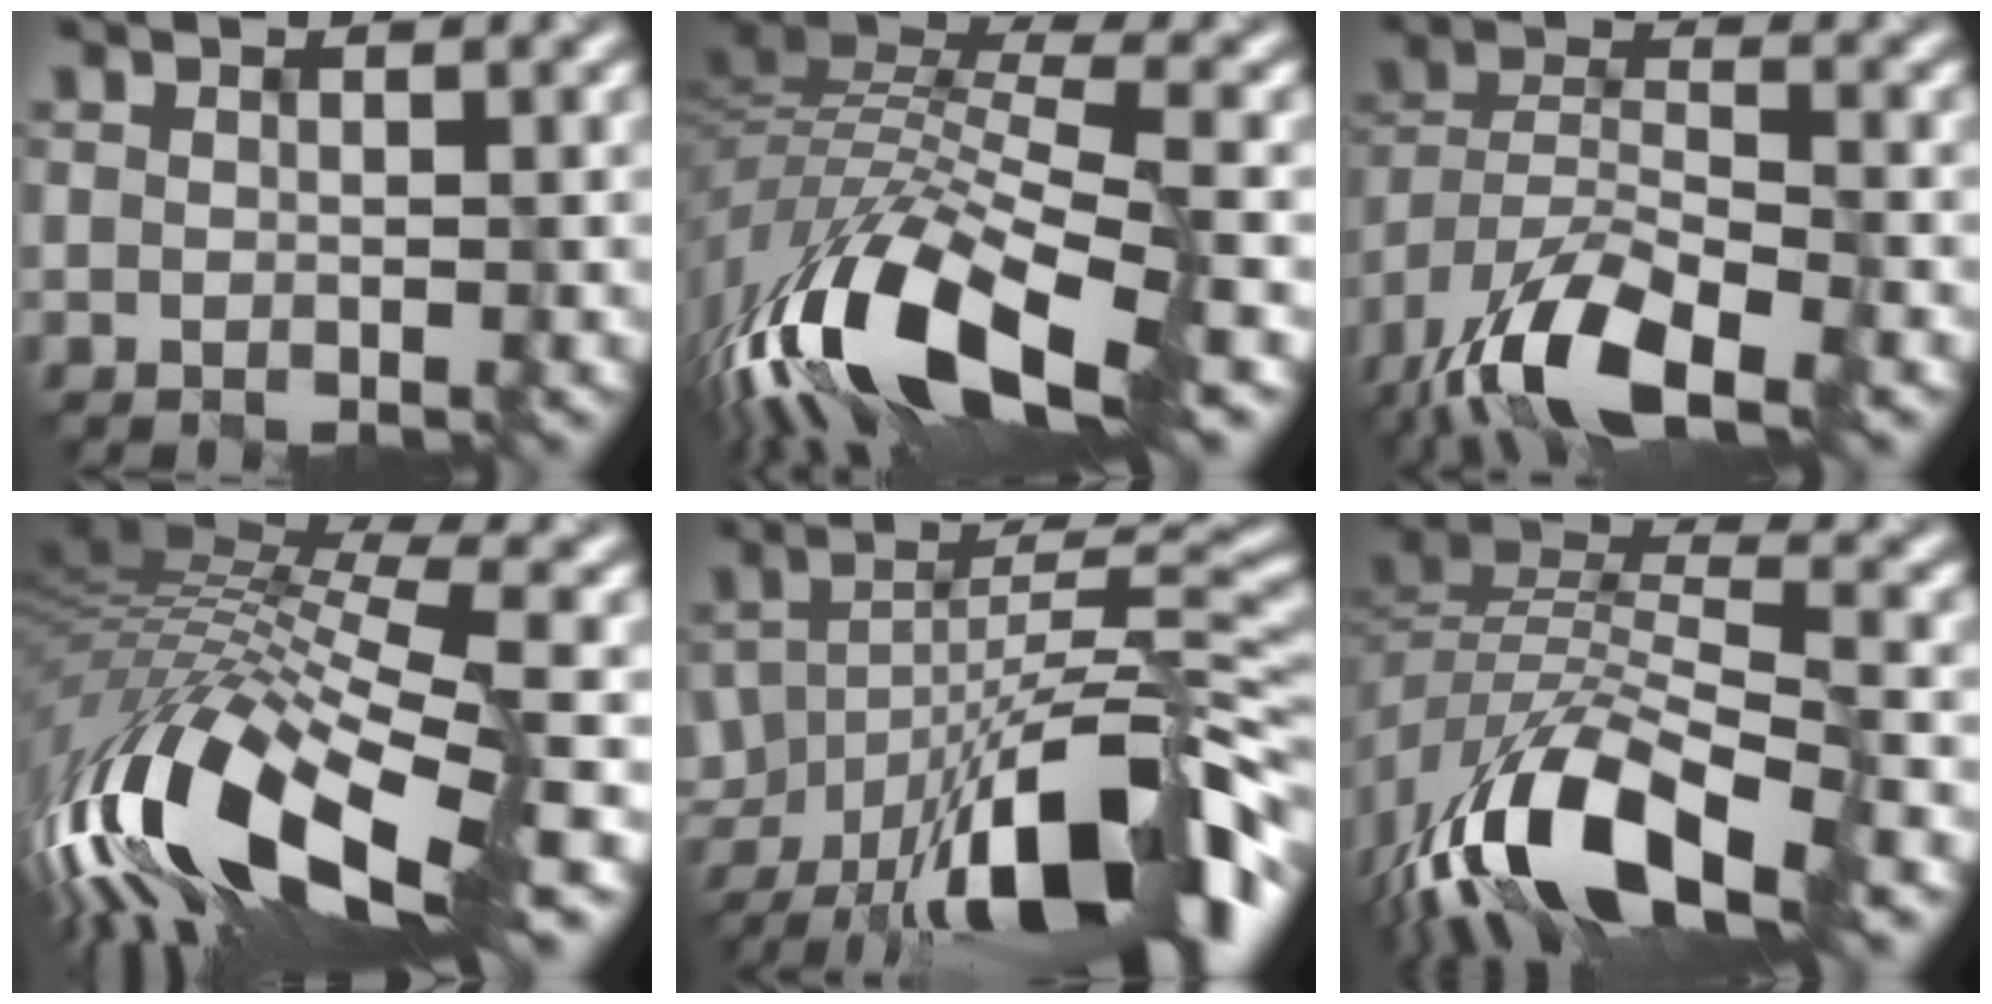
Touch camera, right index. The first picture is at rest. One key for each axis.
{"total": 13.9, "fx": -7.2, "fy": 4.8, "fz": 10.9, "tx": -0.224, "ty": 0.000, "tz": -0.129}
{"total": 10.6, "fx": -7.5, "fy": 3.4, "fz": 6.6, "tx": -0.120, "ty": -0.006, "tz": -0.143}
{"total": 15.7, "fx": -5.7, "fy": 4.8, "fz": 13.9, "tx": -0.275, "ty": 0.013, "tz": -0.110}
{"total": 15.0, "fx": -7.7, "fy": 4.7, "fz": 12.0, "tx": -0.181, "ty": 0.002, "tz": -0.134}
{"total": 12.2, "fx": -7.3, "fy": 5.0, "fz": 8.5, "tx": -0.156, "ty": -0.005, "tz": -0.137}